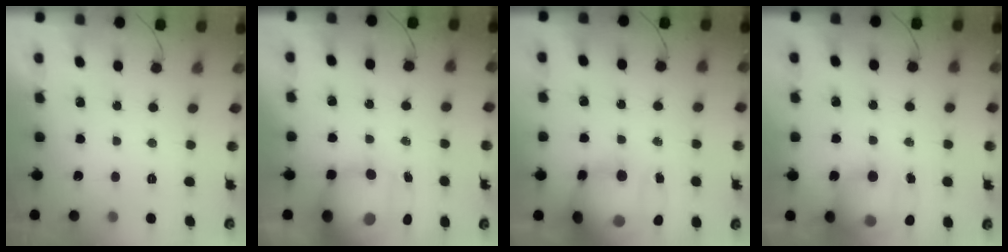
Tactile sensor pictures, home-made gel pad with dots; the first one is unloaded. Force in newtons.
{"total": 13.1, "press": 12.8, "slide": 3.0}
{"total": 19.6, "press": 17.7, "slide": 8.5}
{"total": 14.5, "press": 14.2, "slide": 3.3}